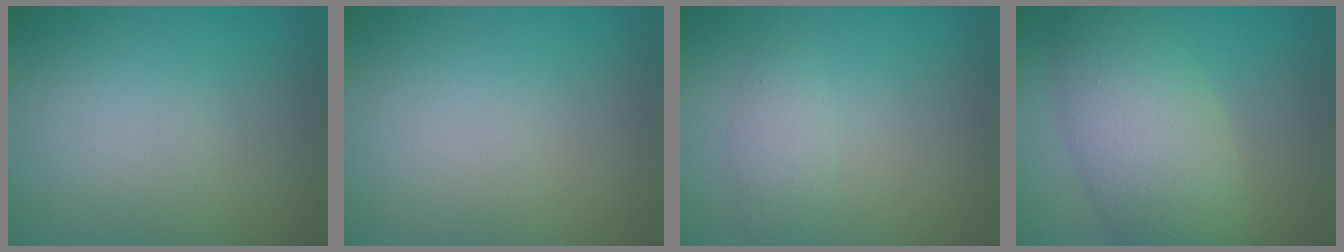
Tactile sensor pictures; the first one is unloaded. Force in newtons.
{"total": 0.0}
{"total": 1.6, "press": 1.6, "slide": 0.1}
{"total": 7.0, "press": 7.0, "slide": 0.5}